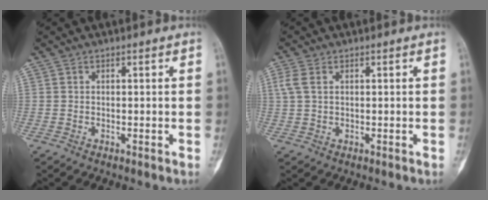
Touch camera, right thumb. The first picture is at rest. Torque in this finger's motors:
{"motor_torque": [-0.44, -0.12, 0.42, 0.00, -0.07]}